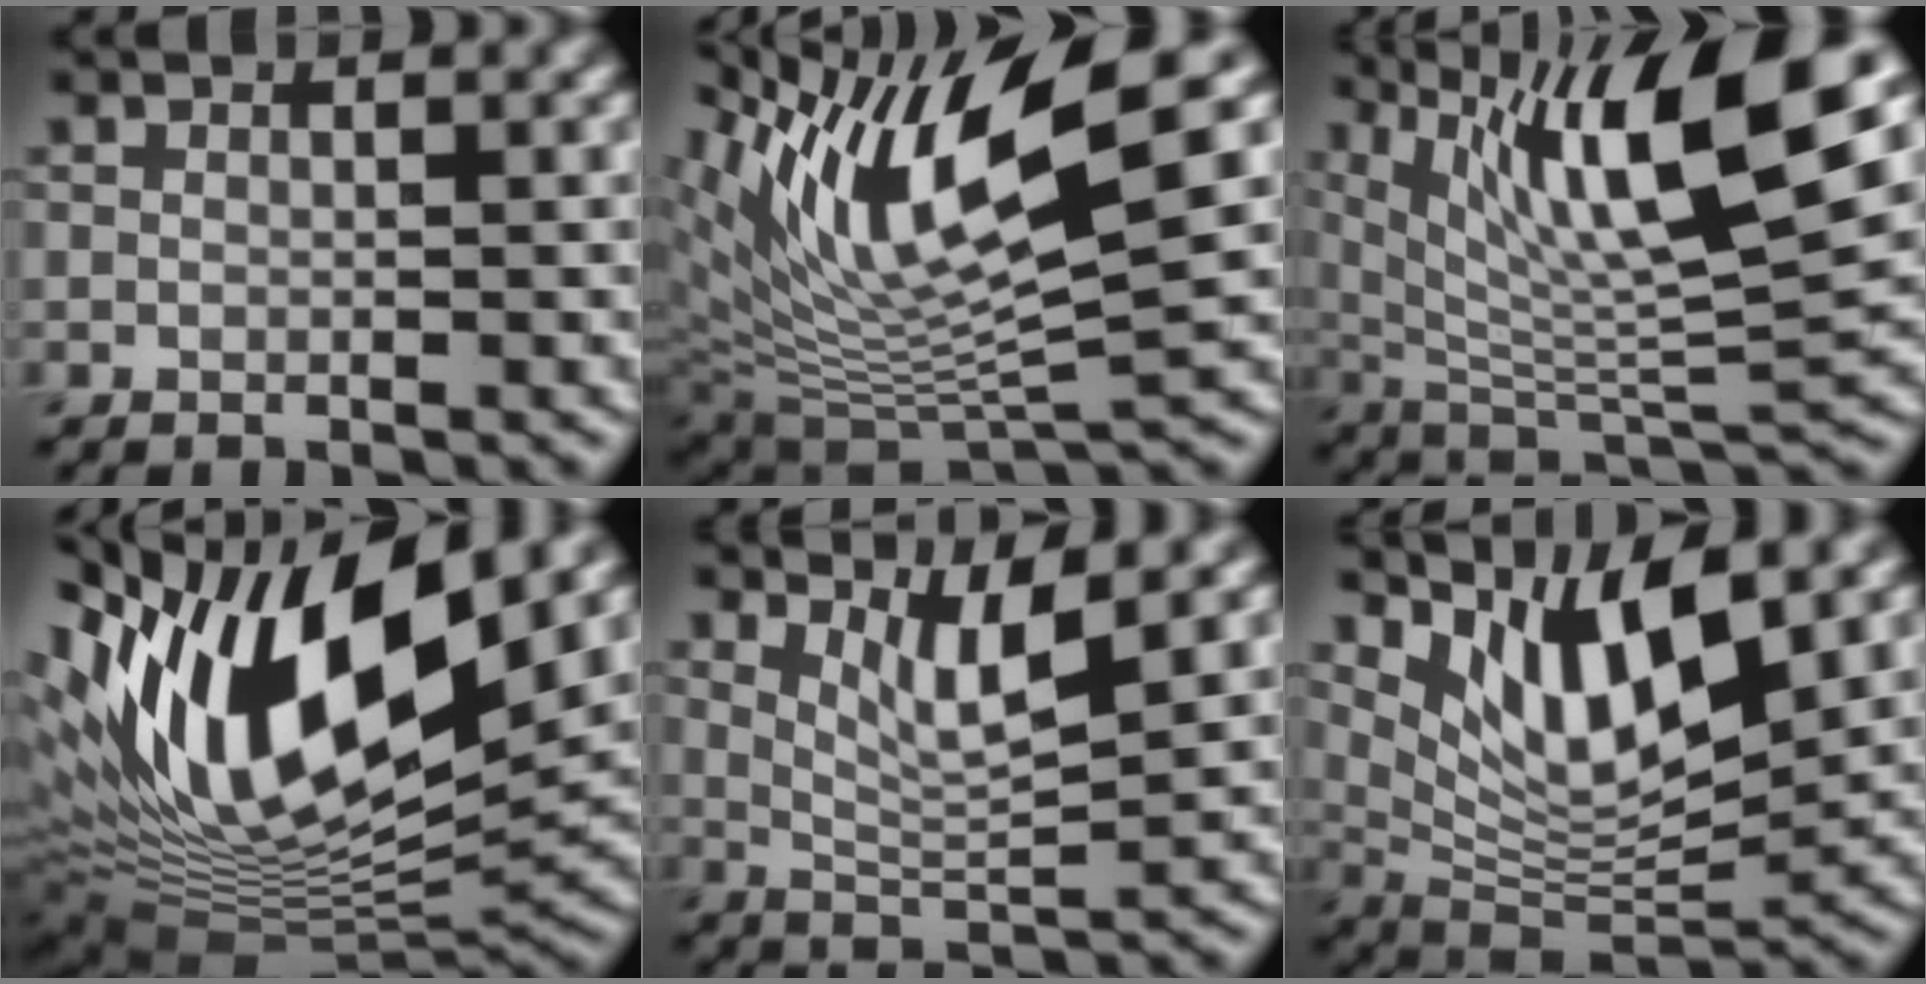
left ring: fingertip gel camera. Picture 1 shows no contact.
{"total": 12.3, "force": [5.4, 3.3, 10.6], "torque": [-0.192, -0.006, 0.107]}
{"total": 12.7, "force": [5.8, 3.0, 10.9], "torque": [-0.190, 0.002, 0.109]}
{"total": 16.1, "force": [4.0, 6.9, 14.0], "torque": [-0.260, 0.011, 0.061]}
{"total": 4.2, "force": [2.4, 0.7, 3.4], "torque": [-0.067, -0.008, 0.049]}
{"total": 8.7, "force": [4.7, 2.7, 6.8], "torque": [-0.121, -0.013, 0.092]}